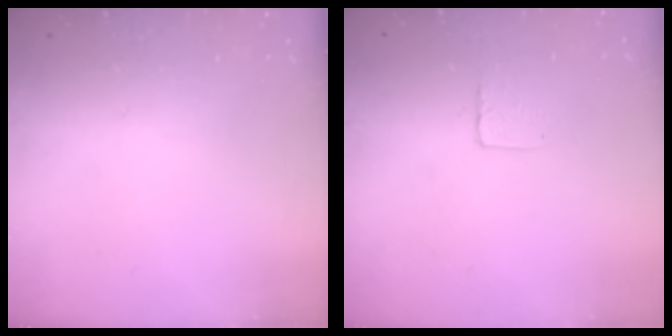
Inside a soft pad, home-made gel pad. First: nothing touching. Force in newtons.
{"total": 3.6, "press": 3.6, "slide": 0.3}